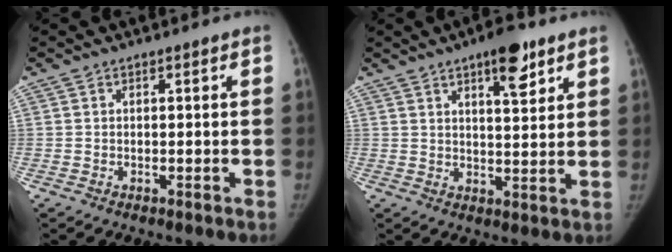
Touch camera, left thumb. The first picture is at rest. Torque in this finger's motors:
{"motor_torque": [1.55, 0.86, 0.83, -0.39, 0.24]}